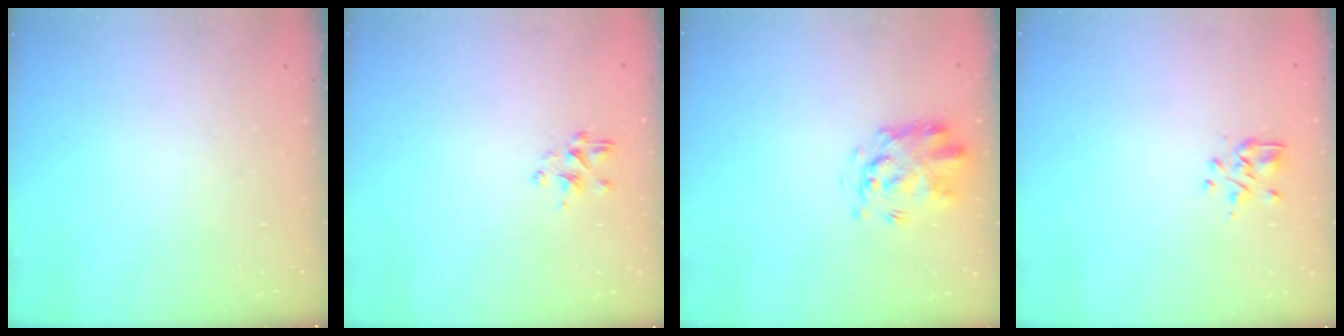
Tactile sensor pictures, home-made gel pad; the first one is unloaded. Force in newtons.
{"total": 2.3, "press": 2.1, "slide": 1.0}
{"total": 3.4, "press": 3.3, "slide": 0.7}
{"total": 2.5, "press": 2.3, "slide": 1.0}